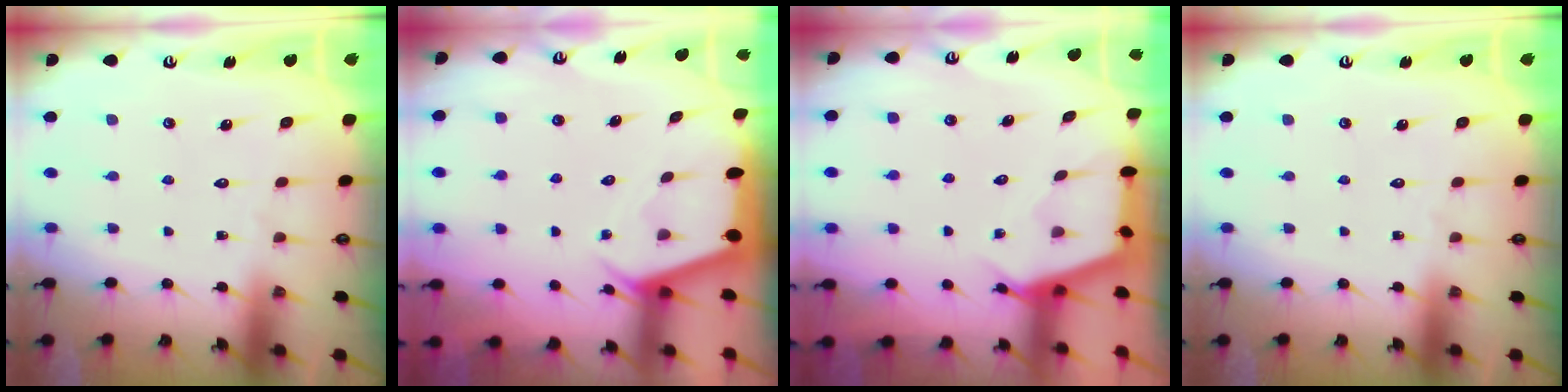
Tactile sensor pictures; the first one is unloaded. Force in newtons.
{"total": 2.3, "press": 2.3, "slide": 0.3}
{"total": 3.1, "press": 3.1, "slide": 0.3}
{"total": 0.0}